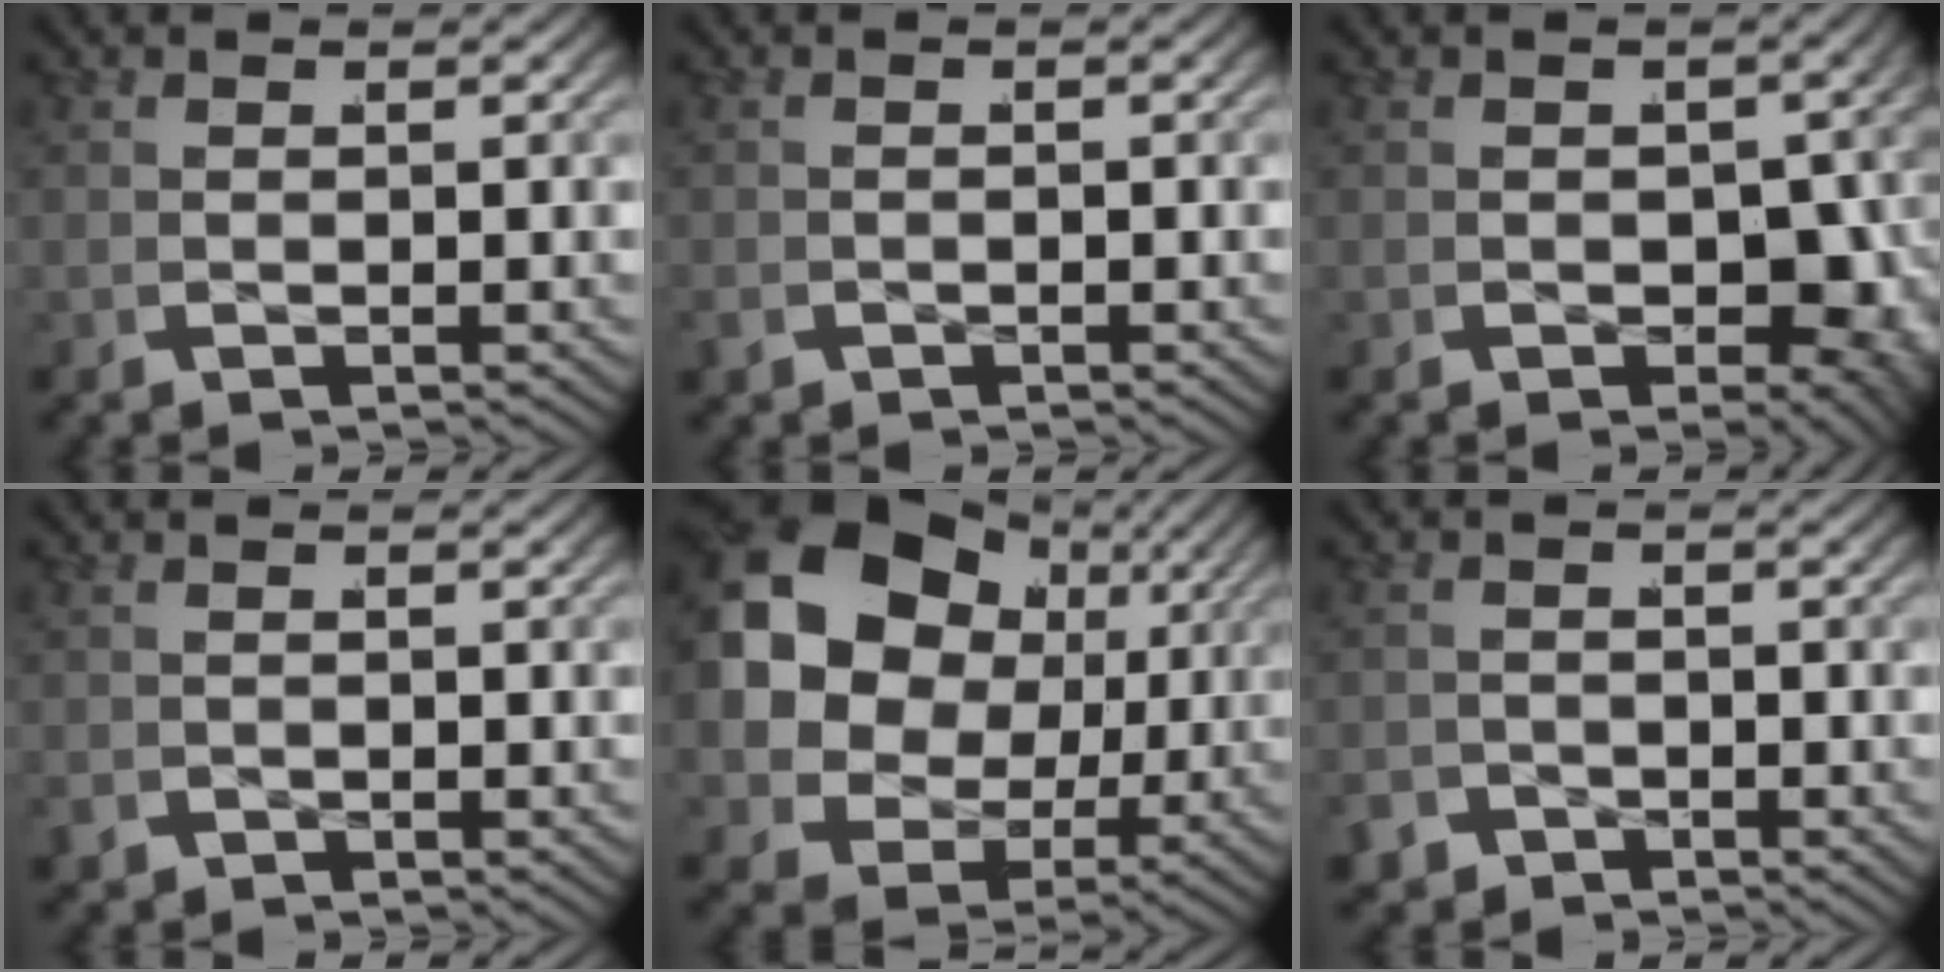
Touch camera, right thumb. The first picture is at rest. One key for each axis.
{"total": 0.7, "fx": -0.6, "fy": 0.4, "fz": 0.0, "tx": 0.001, "ty": 0.000, "tz": -0.011}
{"total": 8.0, "fx": -1.1, "fy": 5.8, "fz": 5.4, "tx": -0.081, "ty": -0.049, "tz": 0.011}
{"total": 1.2, "fx": -0.9, "fy": 0.8, "fz": 0.0, "tx": -0.002, "ty": -0.003, "tz": -0.014}
{"total": 17.1, "fx": 1.7, "fy": 12.9, "fz": 11.1, "tx": -0.258, "ty": -0.031, "tz": 0.030}
{"total": 3.0, "fx": -2.6, "fy": 1.6, "fz": -0.1, "tx": 0.005, "ty": -0.014, "tz": -0.041}